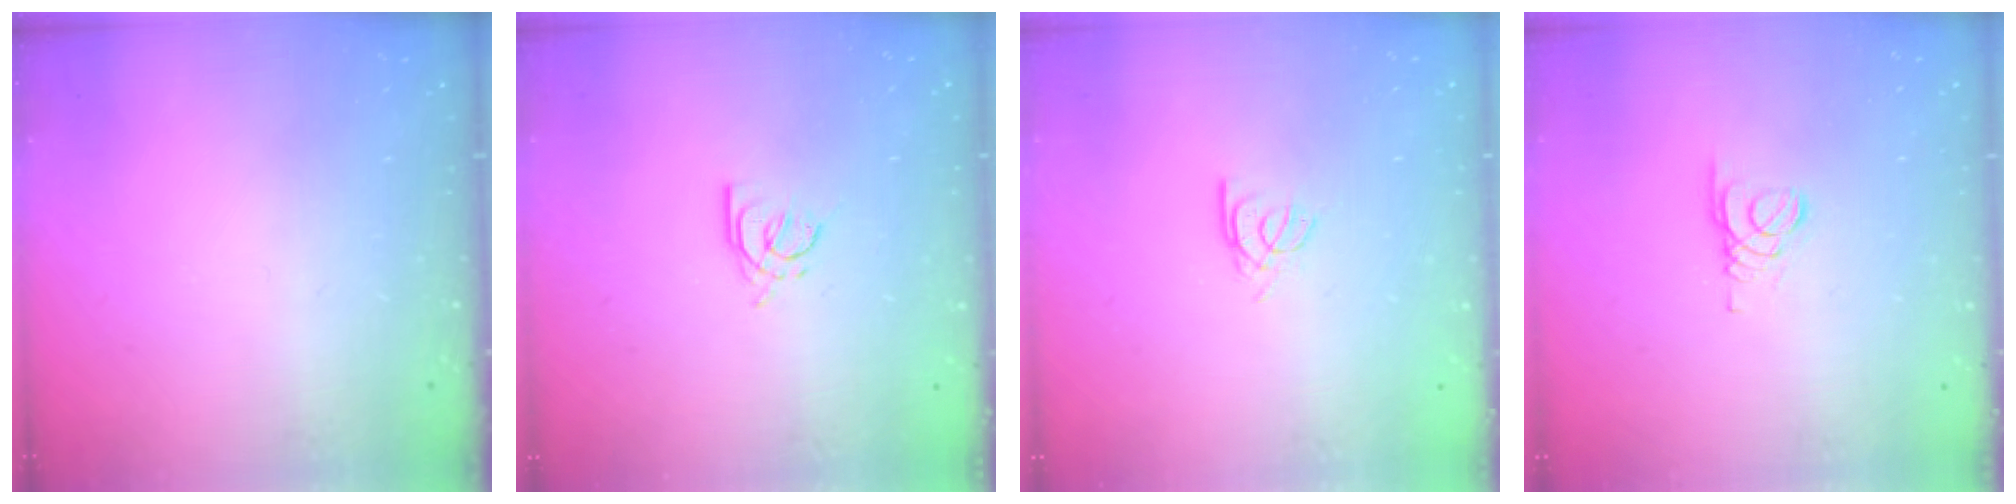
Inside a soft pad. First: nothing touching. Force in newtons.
{"total": 4.5, "press": 4.5, "slide": 0.7}
{"total": 2.4, "press": 2.4, "slide": 0.4}
{"total": 1.6, "press": 1.5, "slide": 0.2}